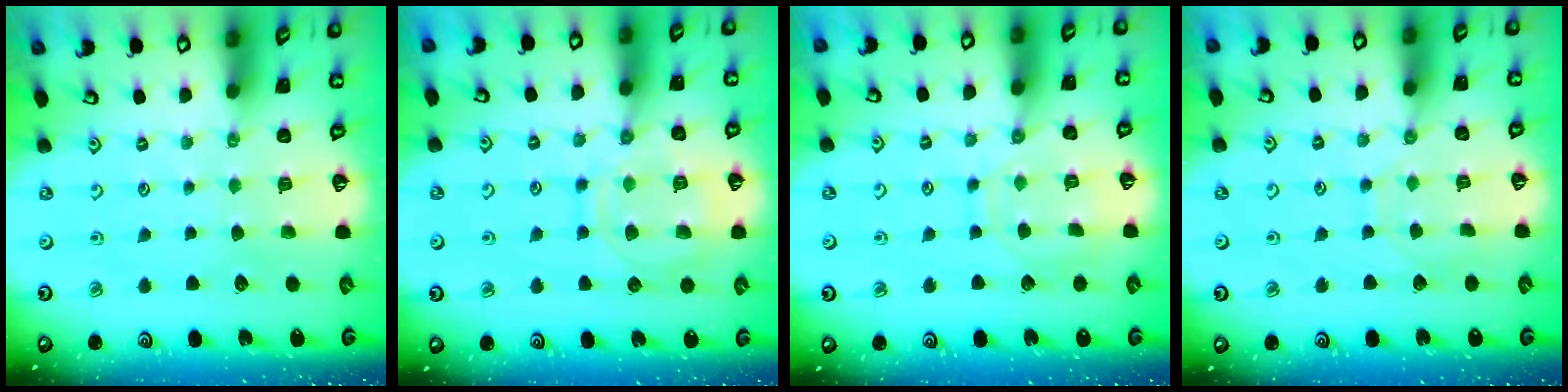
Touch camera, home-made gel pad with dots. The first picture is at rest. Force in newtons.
{"total": 13.1, "press": 13.1, "slide": 1.1}
{"total": 10.5, "press": 10.5, "slide": 0.6}
{"total": 5.6, "press": 5.5, "slide": 0.6}